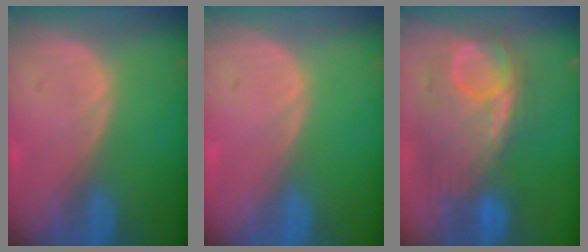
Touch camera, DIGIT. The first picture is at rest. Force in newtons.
{"total": 0.0}
{"total": 11.0, "press": 10.4, "slide": 3.5}